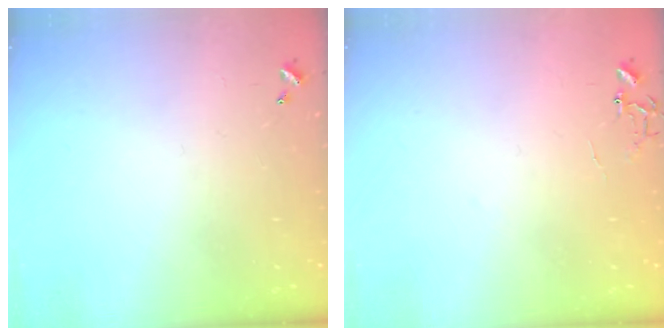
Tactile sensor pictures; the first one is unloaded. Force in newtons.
{"total": 7.5, "press": 7.5, "slide": 0.7}